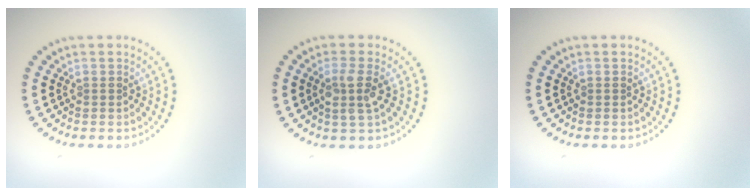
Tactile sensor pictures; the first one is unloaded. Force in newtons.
{"total": 2.4, "press": 2.1, "slide": 1.2}
{"total": 0.0}